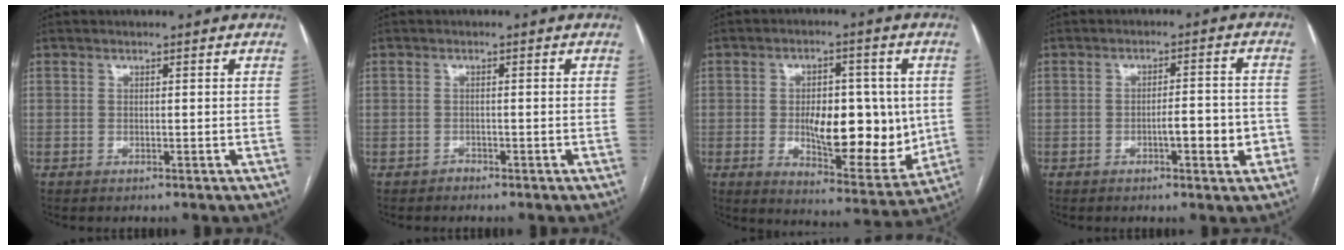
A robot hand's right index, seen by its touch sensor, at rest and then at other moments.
{"total": 0.8, "force": [-0.7, 0.5, -0.1], "torque": [0.000, 0.002, -0.015]}
{"total": 14.7, "force": [-0.7, 6.4, 13.2], "torque": [-0.185, -0.002, 0.003]}
{"total": 6.0, "force": [-2.3, 1.3, 5.4], "torque": [-0.075, 0.013, -0.028]}